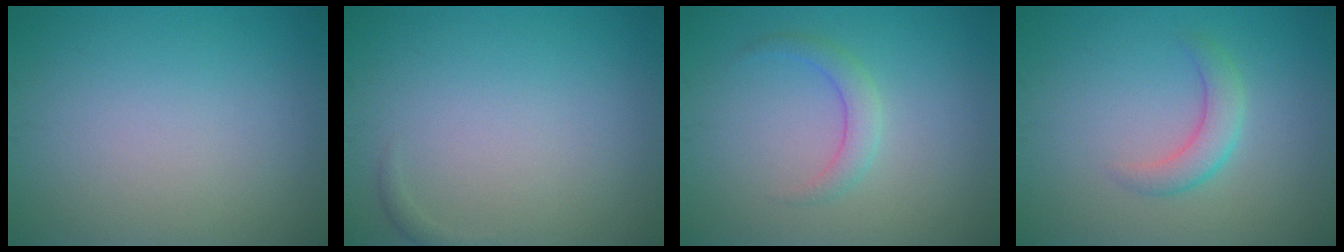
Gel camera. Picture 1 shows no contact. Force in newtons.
{"total": 0.5, "press": 0.5, "slide": 0.1}
{"total": 2.0, "press": 2.0, "slide": 0.1}
{"total": 2.5, "press": 2.5, "slide": 0.1}